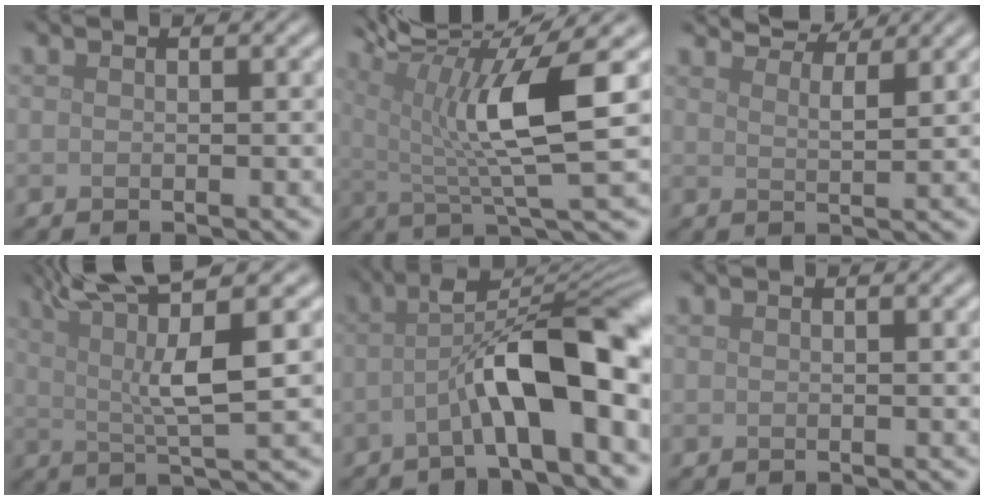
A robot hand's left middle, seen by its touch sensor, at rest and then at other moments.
{"total": 10.2, "force": [3.0, 2.6, 9.4], "torque": [-0.154, 0.003, 0.055]}
{"total": 4.0, "force": [3.8, 0.5, 1.3], "torque": [-0.013, 0.004, 0.049]}
{"total": 8.1, "force": [2.5, 1.7, 7.5], "torque": [-0.121, 0.013, 0.044]}
{"total": 9.7, "force": [-2.1, 2.5, 9.1], "torque": [-0.146, 0.016, -0.037]}
{"total": 0.8, "force": [0.3, 0.2, 0.7], "torque": [-0.005, 0.004, 0.004]}